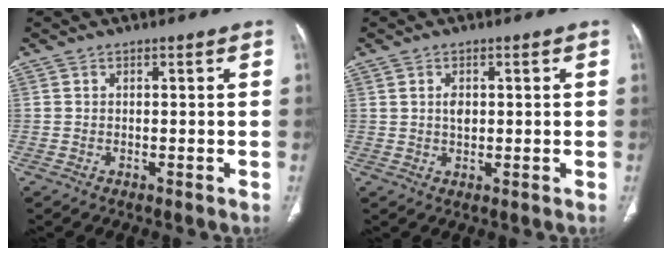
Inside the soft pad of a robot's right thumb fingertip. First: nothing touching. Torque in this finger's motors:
{"motor_torque": [0.36, 0.21, 0.73, -0.04, -0.03]}